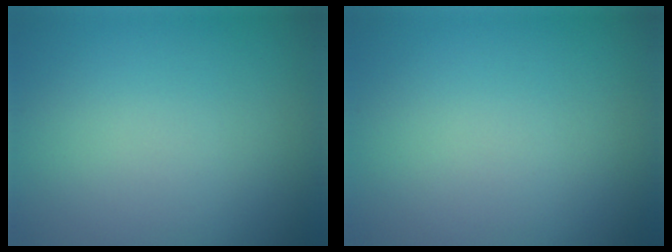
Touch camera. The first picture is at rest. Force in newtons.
{"total": 0.0}